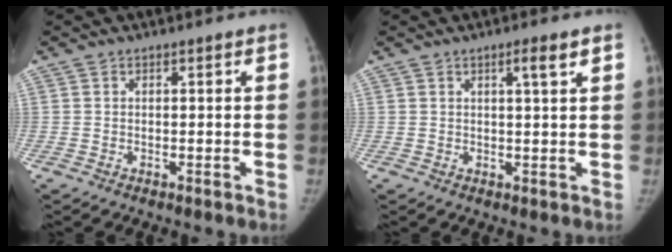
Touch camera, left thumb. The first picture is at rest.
{"total": 3.0, "force": [1.6, 0.0, 2.5], "torque": [-0.041, -0.009, 0.026]}